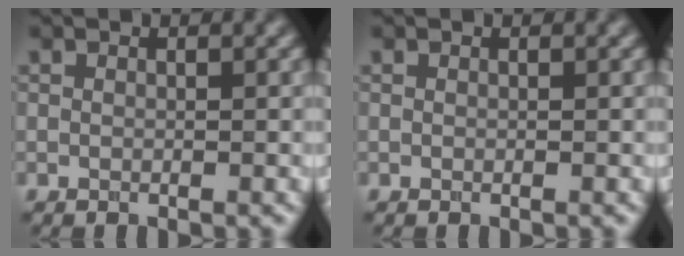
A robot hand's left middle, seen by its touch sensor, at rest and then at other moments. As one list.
[{"total": 0.0}]